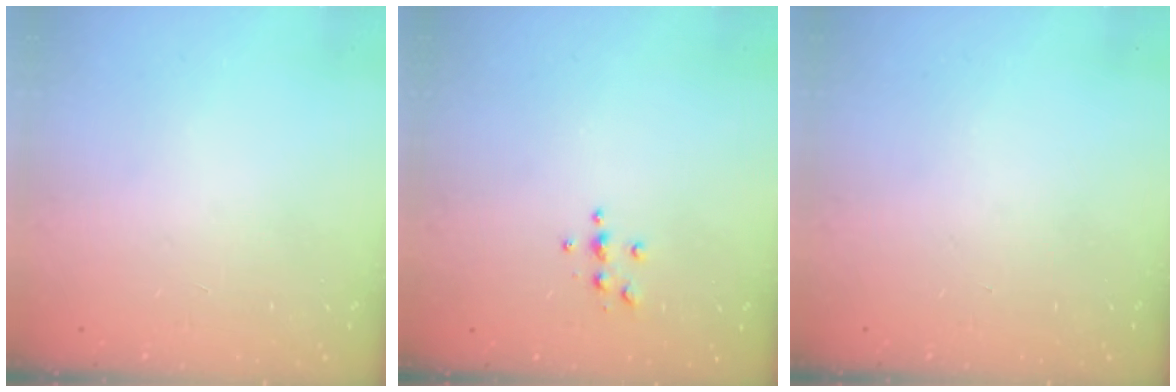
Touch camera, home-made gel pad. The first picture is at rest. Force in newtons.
{"total": 3.8, "press": 3.8, "slide": 0.4}
{"total": 0.0}